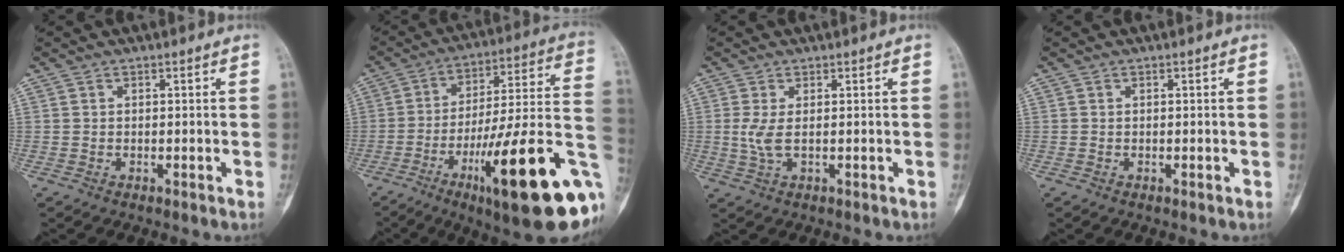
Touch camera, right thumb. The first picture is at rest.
{"total": 28.7, "force": [-10.5, 6.0, 26.0], "torque": [-0.329, 0.036, -0.154]}
{"total": 2.8, "force": [0.3, 1.2, 2.5], "torque": [-0.074, -0.007, 0.008]}
{"total": 0.6, "force": [0.1, 0.2, -0.5], "torque": [0.006, -0.002, 0.000]}